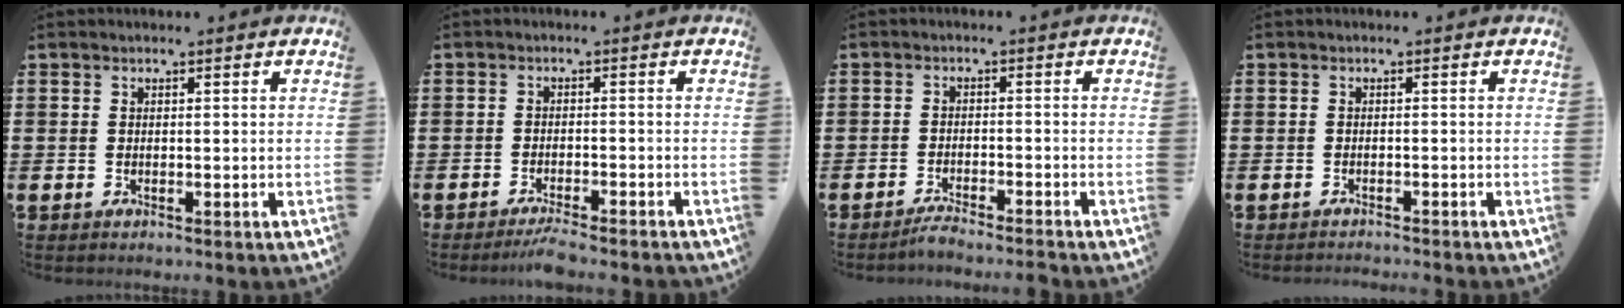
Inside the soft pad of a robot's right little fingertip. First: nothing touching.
{"total": 2.3, "force": [-2.0, -0.1, 1.1], "torque": [-0.017, 0.004, -0.039]}
{"total": 2.1, "force": [-1.9, -0.2, 0.8], "torque": [-0.012, 0.005, -0.037]}
{"total": 0.7, "force": [-0.7, -0.1, 0.0], "torque": [0.000, -0.001, -0.015]}